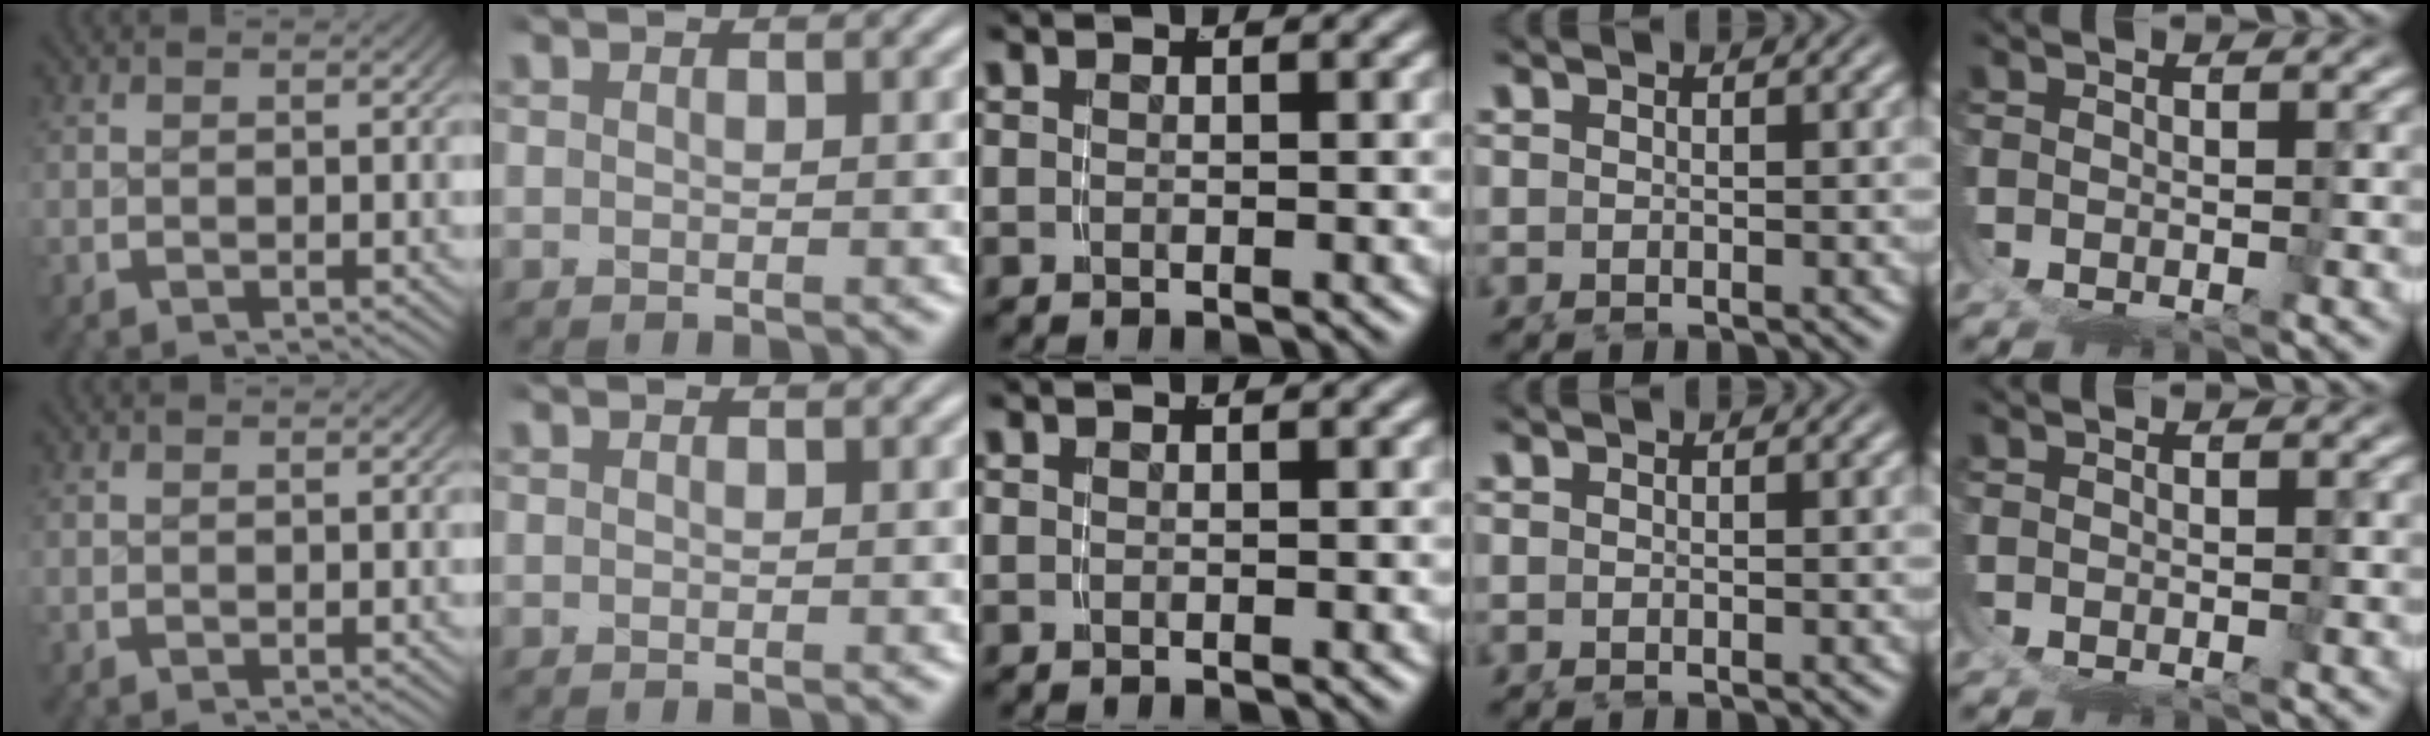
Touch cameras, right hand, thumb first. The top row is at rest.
{}